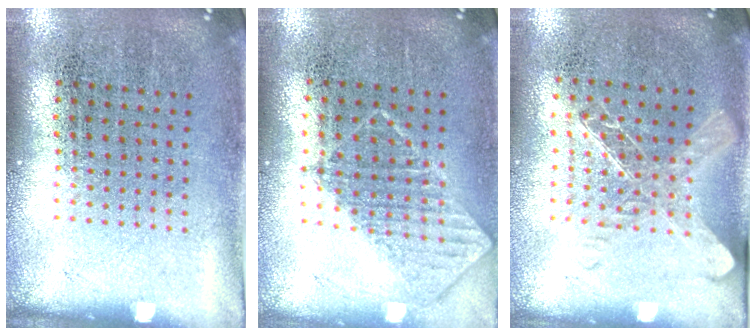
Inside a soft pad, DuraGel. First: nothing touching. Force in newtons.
{"total": 0.7, "press": 0.7, "slide": 0.1}
{"total": 1.4, "press": 1.2, "slide": 0.7}